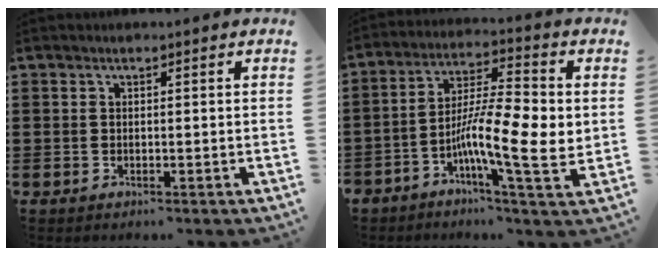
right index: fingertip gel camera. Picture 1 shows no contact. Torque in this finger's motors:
{"motor_torque": [2.14, 0.00, 0.76, 0.21]}